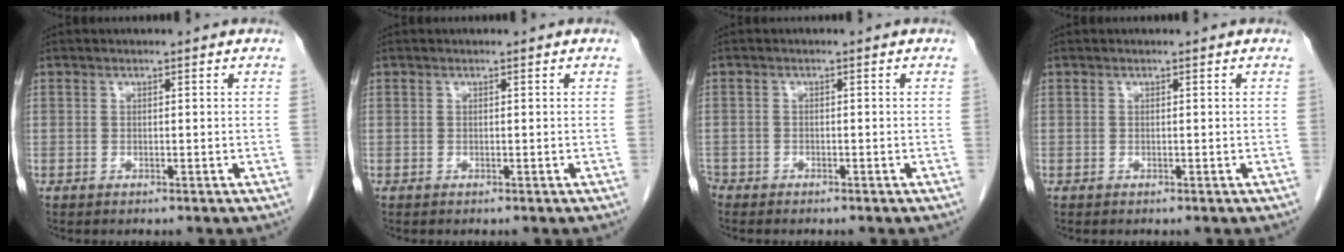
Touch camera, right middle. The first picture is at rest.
{"total": 0.0}
{"total": 2.1, "force": [-1.8, 1.0, 0.3], "torque": [-0.014, -0.001, -0.034]}
{"total": 0.0}